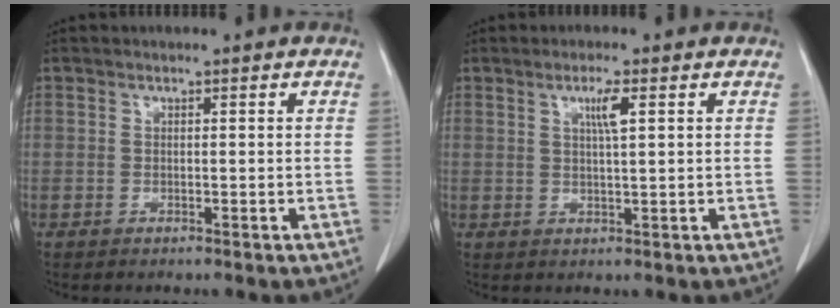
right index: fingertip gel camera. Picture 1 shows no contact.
{"total": 3.1, "force": [1.2, 0.0, 2.8], "torque": [-0.051, -0.001, 0.020]}